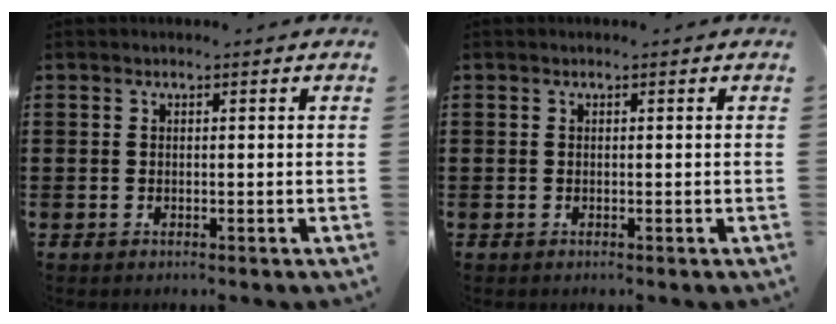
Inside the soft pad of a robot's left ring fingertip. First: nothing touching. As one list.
[{"total": 0.0}]